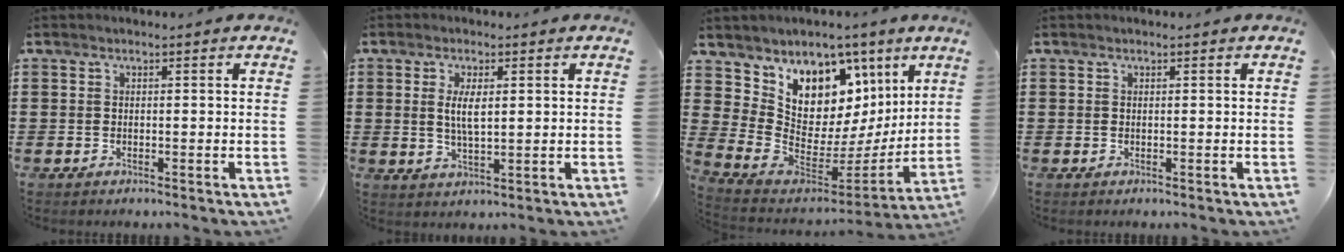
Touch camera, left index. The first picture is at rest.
{"total": 3.9, "force": [0.7, 1.3, 3.6], "torque": [-0.073, 0.006, 0.011]}
{"total": 8.1, "force": [5.2, 5.9, 2.0], "torque": [-0.059, -0.068, 0.099]}
{"total": 0.0}